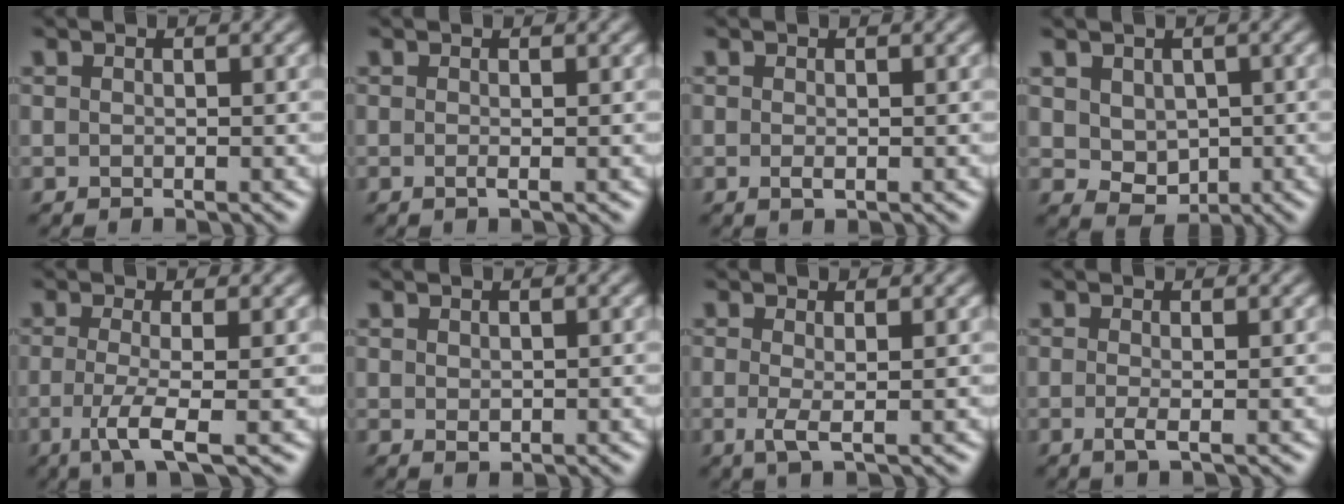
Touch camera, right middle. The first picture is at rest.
{"total": 0.6, "force": [-0.1, 0.1, 0.6], "torque": [-0.012, -0.004, -0.003]}
{"total": 0.7, "force": [-0.1, 0.3, 0.6], "torque": [-0.013, -0.004, -0.001]}
{"total": 2.9, "force": [0.3, 2.3, 1.7], "torque": [-0.031, -0.008, 0.012]}
{"total": 3.9, "force": [-1.1, 0.8, 3.6], "torque": [-0.072, -0.010, -0.026]}
{"total": 0.6, "force": [0.1, 0.5, 0.4], "torque": [-0.008, -0.003, 0.005]}
{"total": 1.8, "force": [-0.1, 0.3, 1.7], "torque": [-0.038, -0.005, -0.004]}
{"total": 1.3, "force": [-0.3, 0.3, 1.3], "torque": [-0.025, -0.007, -0.006]}